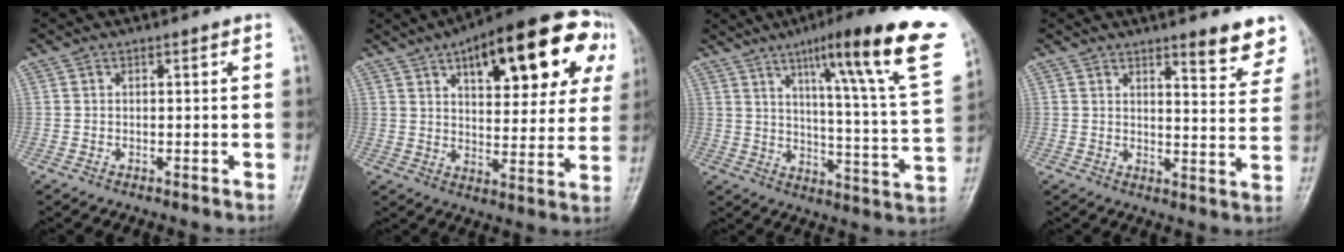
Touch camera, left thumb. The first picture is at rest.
{"total": 23.9, "force": [10.3, 10.1, 19.1], "torque": [-0.226, 0.005, 0.141]}
{"total": 24.2, "force": [13.8, 2.4, 19.7], "torque": [-0.260, -0.049, 0.190]}
{"total": 8.0, "force": [6.2, 2.1, 4.7], "torque": [-0.032, -0.041, 0.074]}